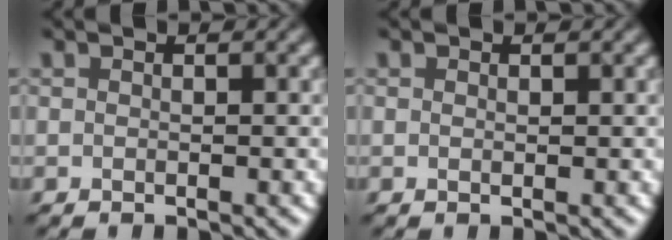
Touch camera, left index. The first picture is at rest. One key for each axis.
{"total": 0.0}